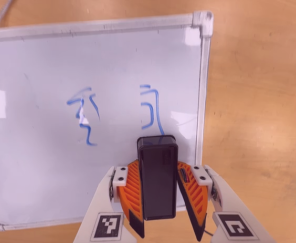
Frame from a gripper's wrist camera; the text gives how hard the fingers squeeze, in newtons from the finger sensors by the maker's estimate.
{"total": 5.9, "left": 6.4, "right": 5.4}